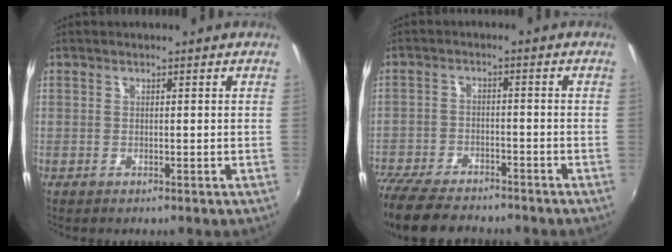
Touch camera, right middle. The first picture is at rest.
{"total": 13.9, "force": [-11.8, 4.5, 5.9], "torque": [-0.152, -0.028, -0.203]}